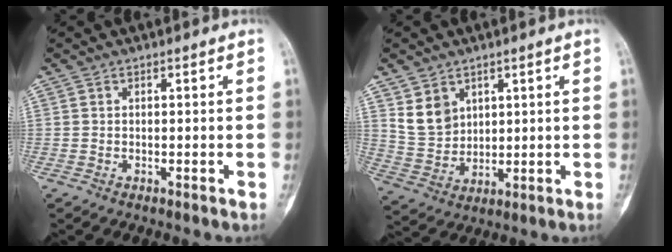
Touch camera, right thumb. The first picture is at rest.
{"total": 7.4, "force": [3.6, 5.6, 3.1], "torque": [-0.040, -0.022, 0.085]}